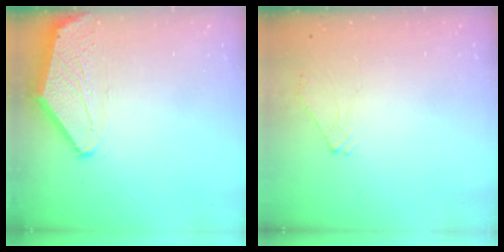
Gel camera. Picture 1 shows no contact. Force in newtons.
{"total": 2.5, "press": 2.4, "slide": 0.7}